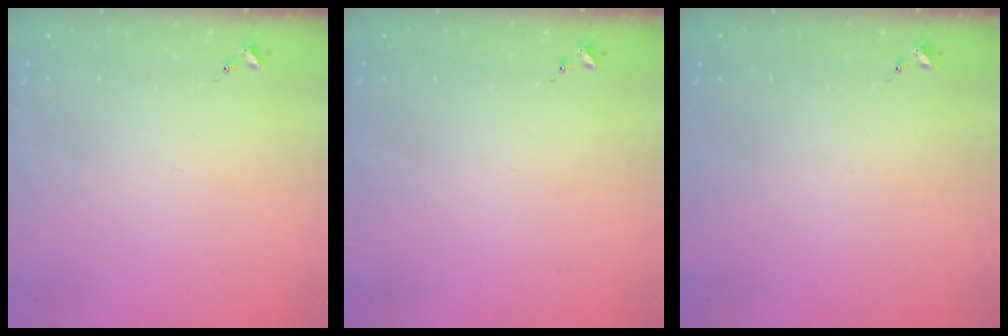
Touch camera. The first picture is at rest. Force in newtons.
{"total": 0.0}
{"total": 0.0}